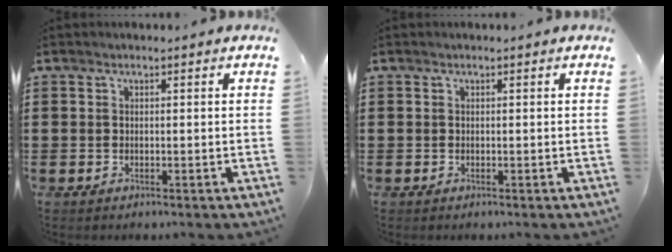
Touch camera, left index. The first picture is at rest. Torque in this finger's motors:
{"motor_torque": [0.00, 0.00, 0.00, 0.01]}